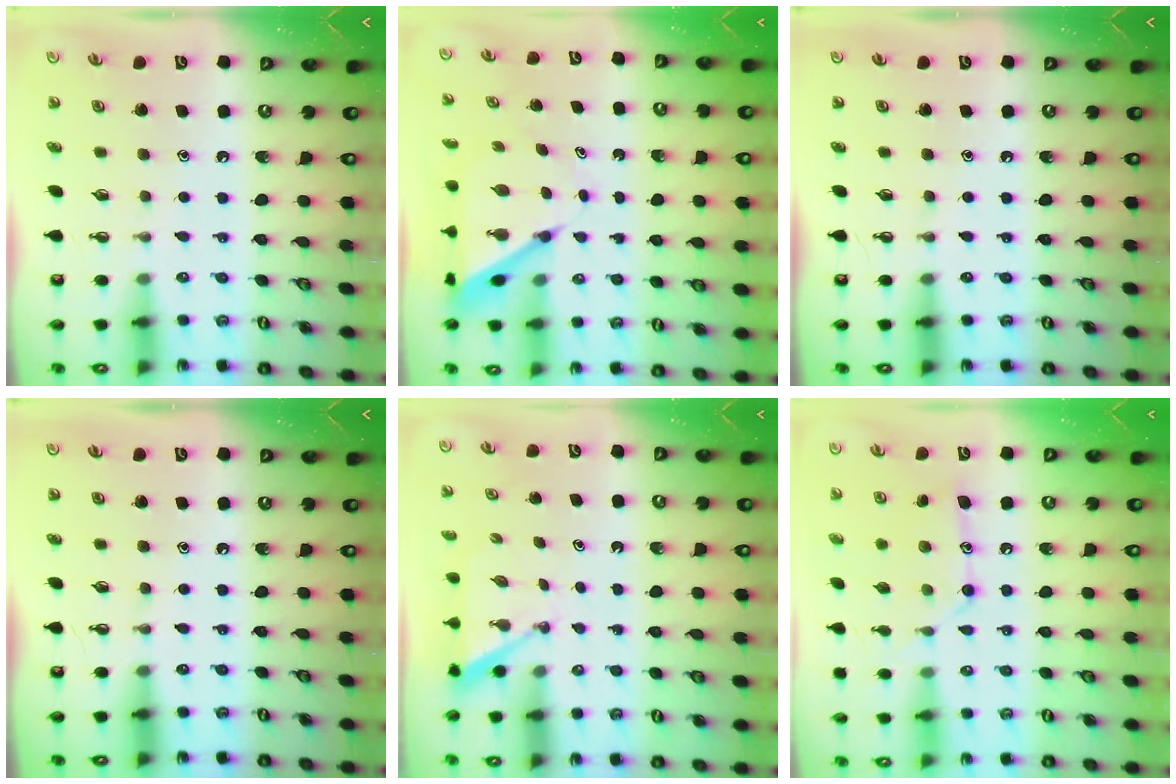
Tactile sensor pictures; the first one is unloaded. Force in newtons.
{"total": 7.4, "press": 7.4, "slide": 0.7}
{"total": 0.0}
{"total": 0.0}
{"total": 2.9, "press": 2.9, "slide": 0.2}
{"total": 12.1, "press": 12.0, "slide": 0.7}